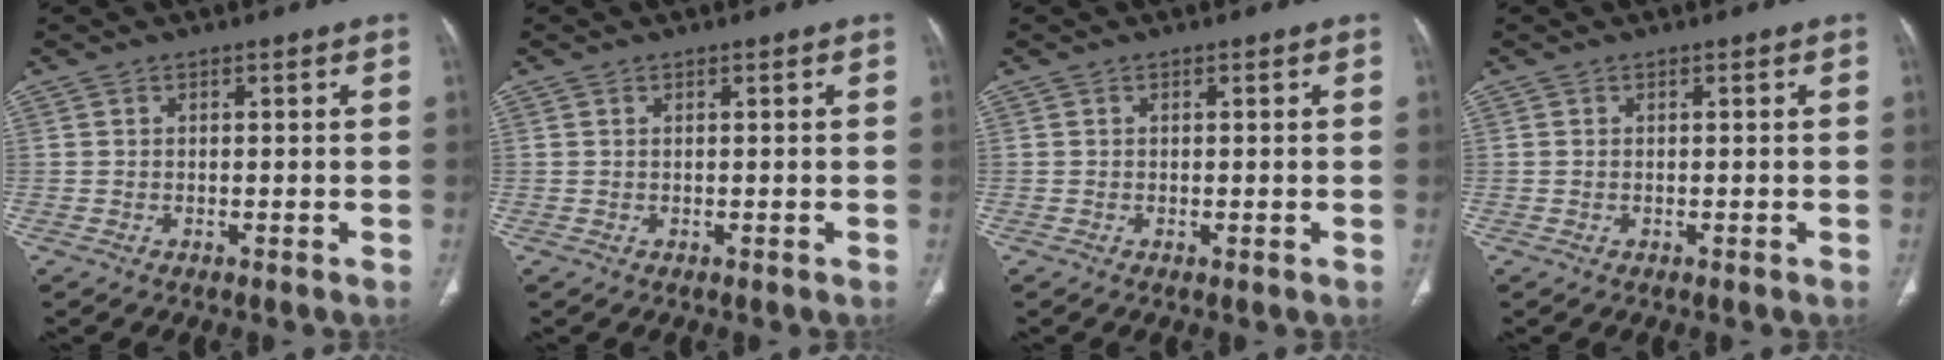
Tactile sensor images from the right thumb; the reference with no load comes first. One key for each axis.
{"total": 0.0}
{"total": 0.0}
{"total": 0.0}